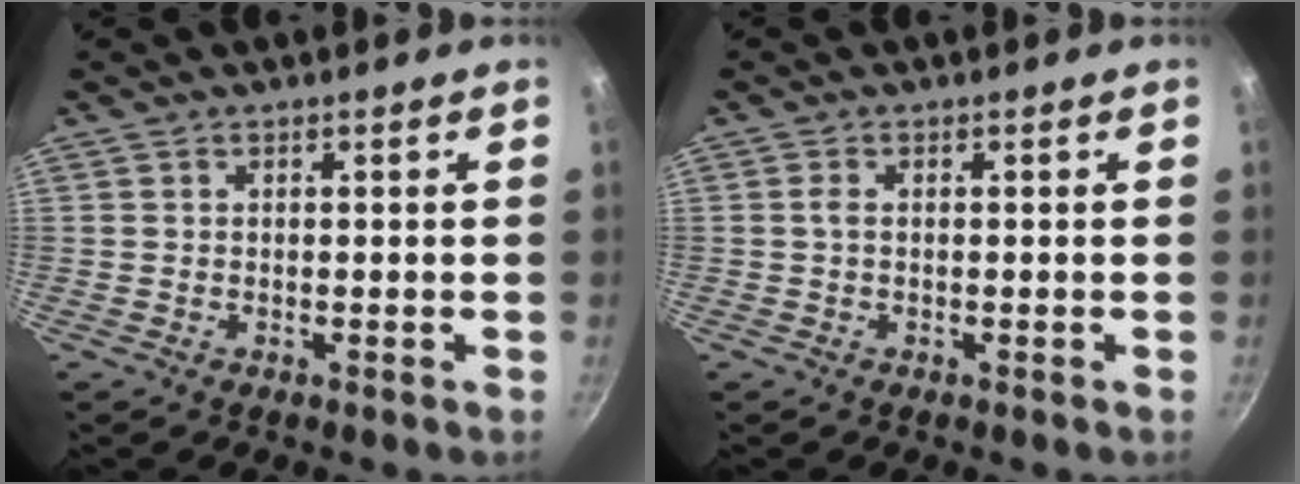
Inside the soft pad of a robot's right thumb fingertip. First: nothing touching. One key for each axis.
{"total": 1.1, "fx": 0.0, "fy": 0.5, "fz": 1.0, "tx": -0.023, "ty": 0.003, "tz": -0.002}